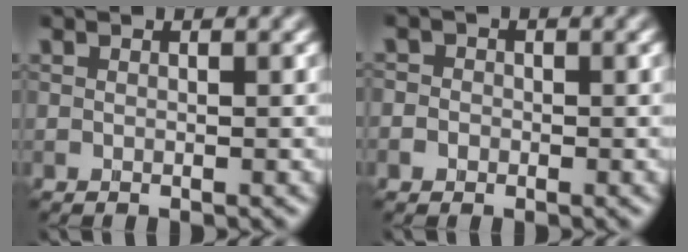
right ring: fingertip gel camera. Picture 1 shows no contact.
{"total": 1.8, "force": [-0.2, 1.6, 0.6], "torque": [0.007, 0.007, -0.017]}